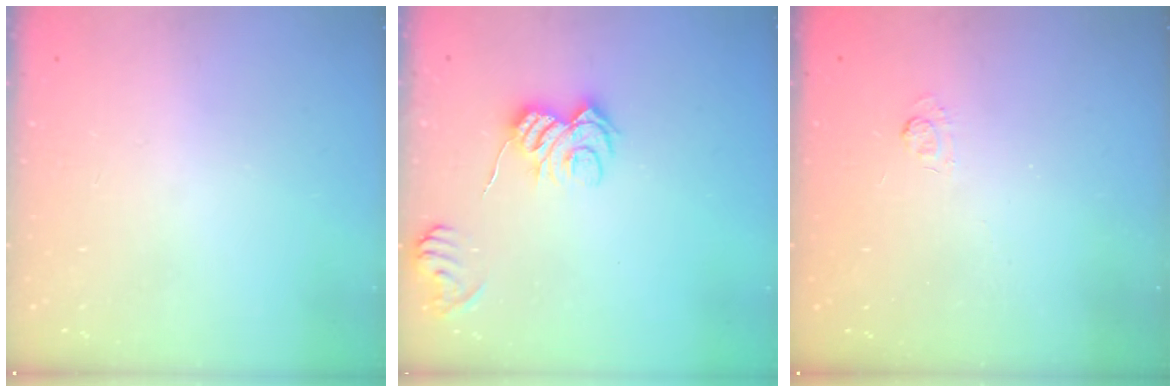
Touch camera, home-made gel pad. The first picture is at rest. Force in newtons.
{"total": 8.2, "press": 8.2, "slide": 0.5}
{"total": 2.1, "press": 1.5, "slide": 1.4}